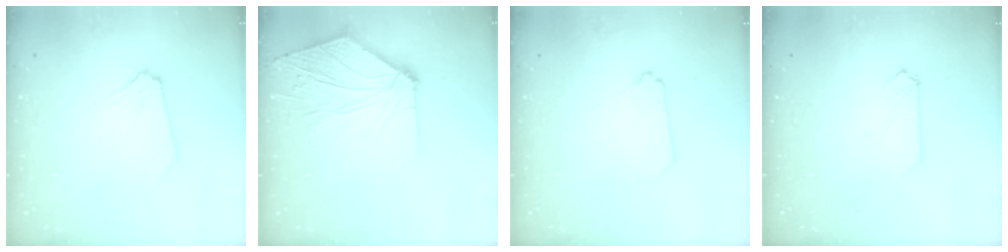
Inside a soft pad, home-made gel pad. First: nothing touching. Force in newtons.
{"total": 10.6, "press": 10.6, "slide": 0.7}
{"total": 0.0}
{"total": 1.1, "press": 1.1, "slide": 0.1}